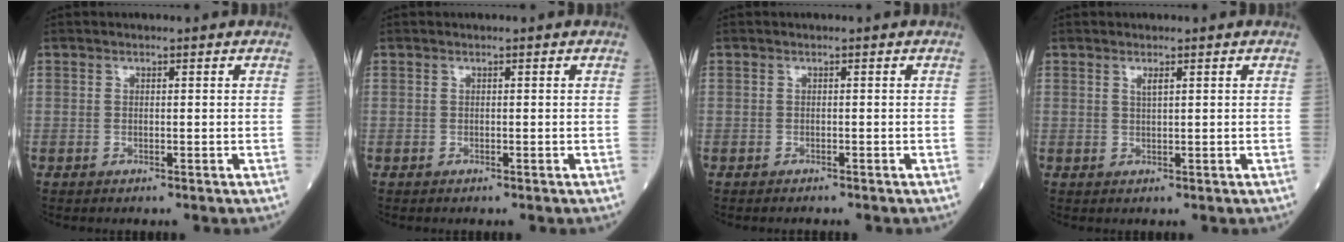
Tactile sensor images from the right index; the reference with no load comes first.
{"total": 0.0}
{"total": 0.7, "force": [-0.7, 0.1, 0.2], "torque": [-0.007, -0.001, -0.010]}
{"total": 1.1, "force": [0.6, 0.1, 0.9], "torque": [-0.020, -0.003, 0.012]}